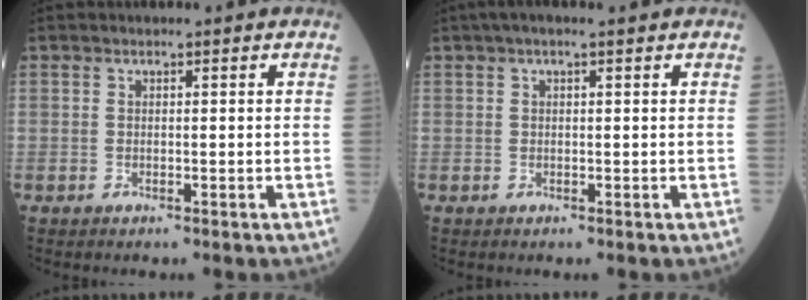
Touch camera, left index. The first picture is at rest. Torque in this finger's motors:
{"motor_torque": [0.35, -0.25, 0.12, 0.02]}